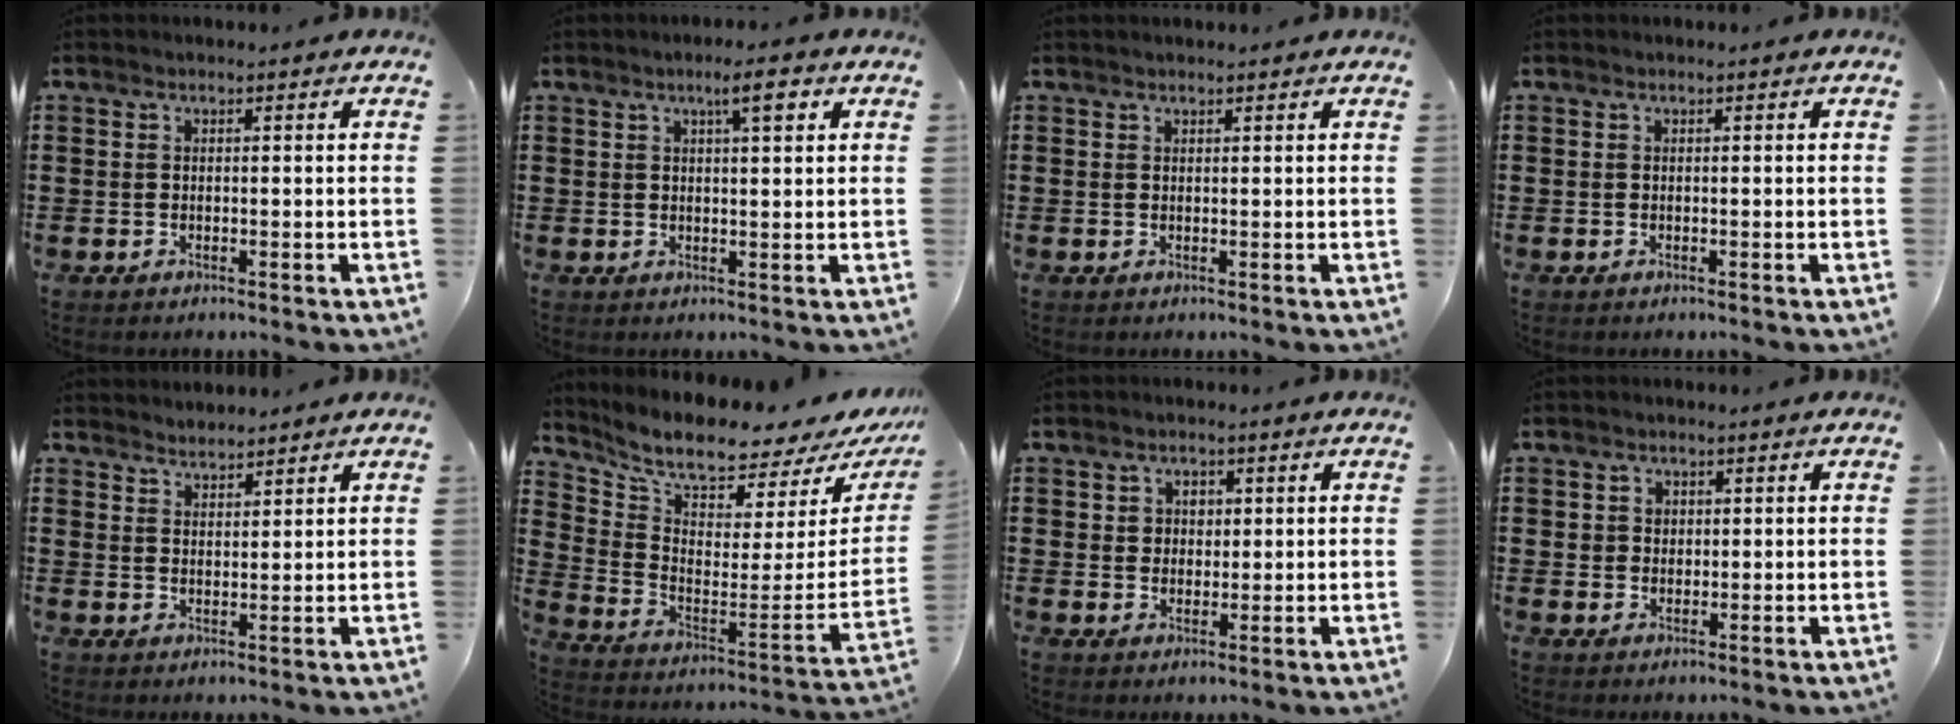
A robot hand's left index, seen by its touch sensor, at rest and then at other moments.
{"total": 4.4, "force": [2.2, 0.9, 3.6], "torque": [-0.061, 0.002, 0.032]}
{"total": 0.6, "force": [0.6, 0.1, 0.1], "torque": [-0.003, 0.000, 0.012]}
{"total": 0.0}
{"total": 2.5, "force": [2.5, 0.2, -0.5], "torque": [0.002, -0.005, 0.048]}
{"total": 6.7, "force": [6.1, 0.5, 2.8], "torque": [-0.082, -0.069, 0.098]}
{"total": 2.4, "force": [1.1, 2.1, 0.5], "torque": [-0.011, 0.006, 0.016]}
{"total": 1.7, "force": [0.9, 1.4, 0.2], "torque": [-0.009, 0.006, 0.016]}